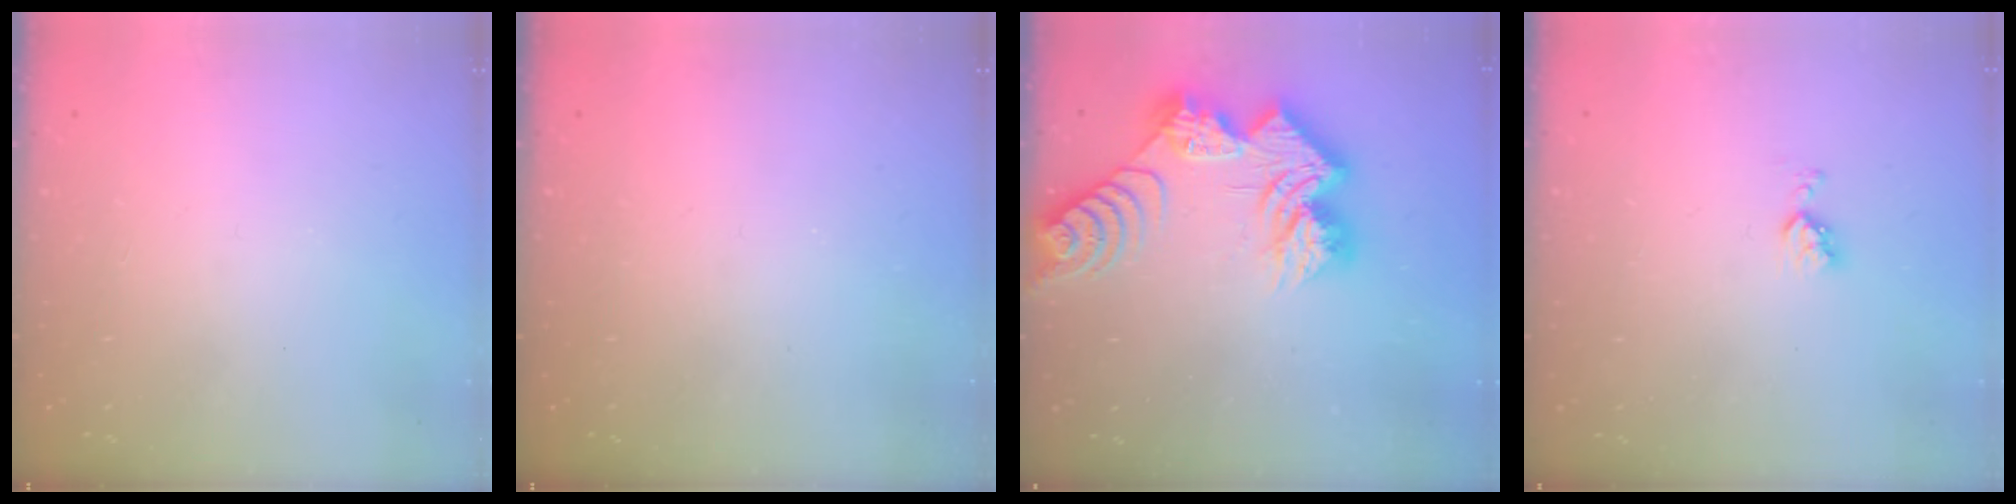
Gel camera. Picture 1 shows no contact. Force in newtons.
{"total": 0.0}
{"total": 19.6, "press": 19.6, "slide": 1.4}
{"total": 4.4, "press": 4.3, "slide": 0.7}